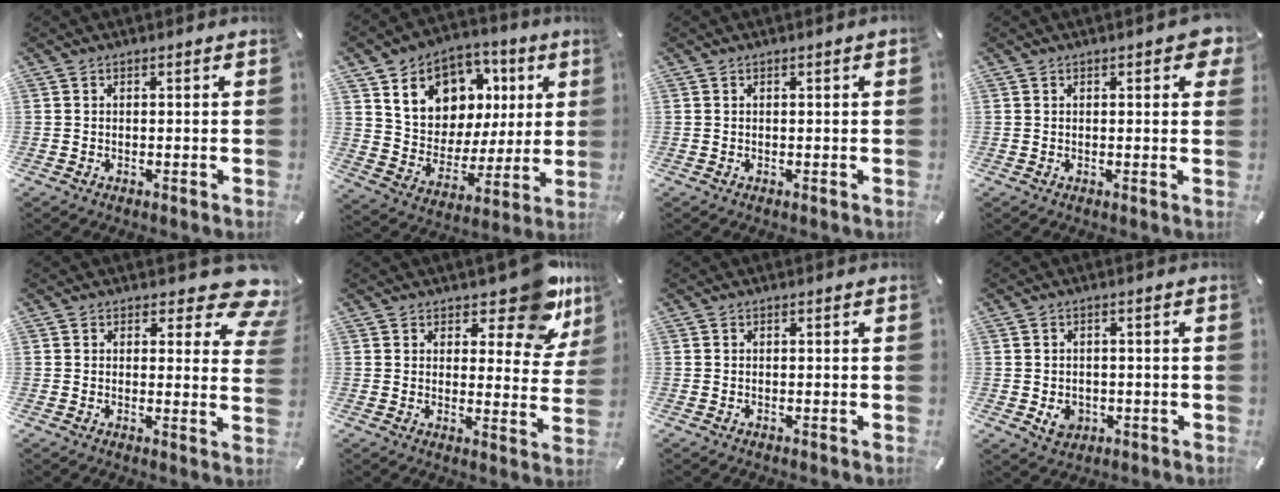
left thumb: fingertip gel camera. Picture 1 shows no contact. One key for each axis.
{"total": 14.3, "fx": 6.3, "fy": 11.8, "fz": 5.0, "tx": -0.083, "ty": -0.036, "tz": 0.122}
{"total": 0.8, "fx": 0.1, "fy": 0.0, "fz": 0.8, "tx": -0.012, "ty": 0.000, "tz": 0.002}
{"total": 3.4, "fx": 1.4, "fy": 1.4, "fz": 2.8, "tx": -0.034, "ty": -0.002, "tz": 0.018}
{"total": 8.7, "fx": 5.6, "fy": 3.8, "fz": 5.4, "tx": -0.051, "ty": -0.039, "tz": 0.094}
{"total": 12.3, "fx": 9.1, "fy": 4.9, "fz": 6.6, "tx": -0.064, "ty": -0.069, "tz": 0.155}
{"total": 0.0}
{"total": 4.3, "fx": -1.0, "fy": 3.7, "fz": 1.9, "tx": -0.022, "ty": -0.002, "tz": -0.019}